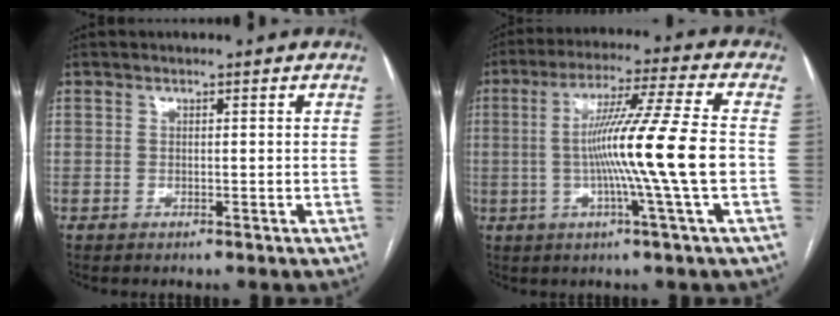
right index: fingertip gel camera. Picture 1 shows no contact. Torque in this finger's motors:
{"motor_torque": [2.02, -0.12, 1.06, 0.21]}